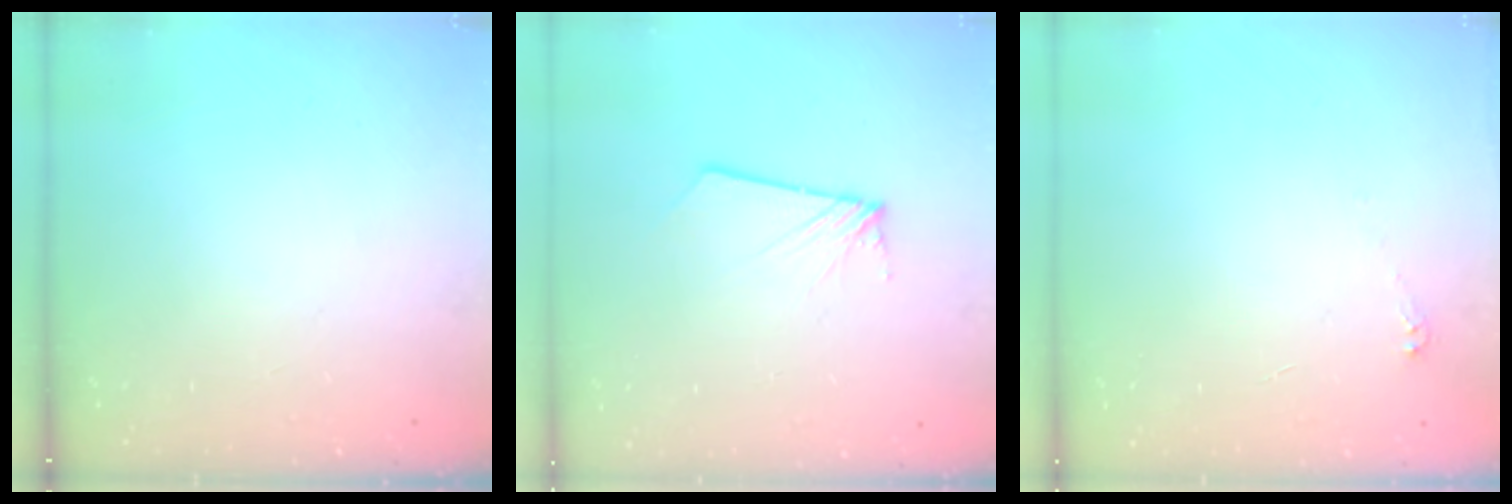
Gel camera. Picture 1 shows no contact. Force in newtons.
{"total": 2.8, "press": 2.8, "slide": 0.3}
{"total": 2.5, "press": 2.5, "slide": 0.3}